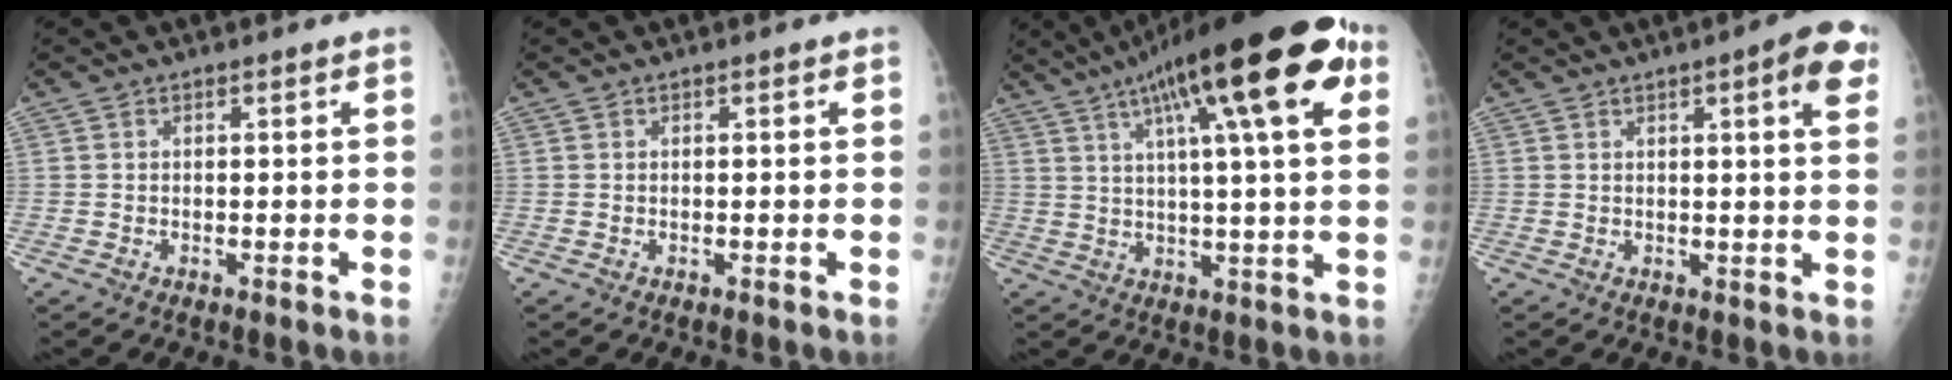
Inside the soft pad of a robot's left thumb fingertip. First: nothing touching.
{"total": 0.0}
{"total": 23.1, "force": [10.5, 5.1, 19.9], "torque": [-0.300, 0.008, 0.154]}
{"total": 7.4, "force": [3.2, 1.2, 6.5], "torque": [-0.074, -0.006, 0.035]}